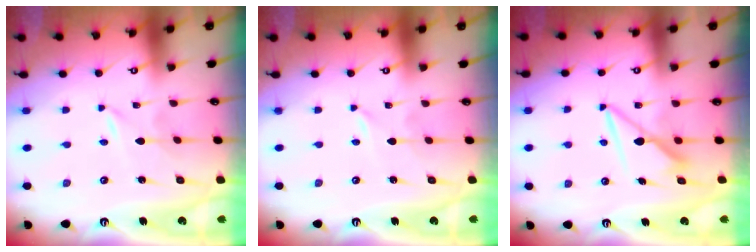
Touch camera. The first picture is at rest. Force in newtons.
{"total": 0.0}
{"total": 8.2, "press": 8.2, "slide": 0.0}